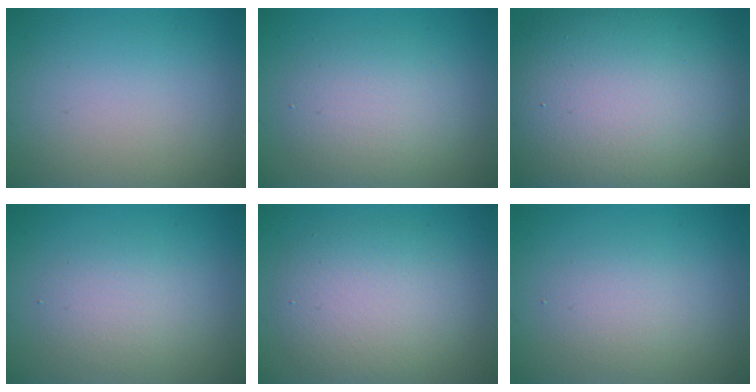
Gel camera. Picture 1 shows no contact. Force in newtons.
{"total": 4.1, "press": 4.1, "slide": 0.1}
{"total": 18.0, "press": 17.9, "slide": 1.2}
{"total": 2.6, "press": 2.6, "slide": 0.1}
{"total": 5.6, "press": 5.6, "slide": 0.5}
{"total": 2.3, "press": 2.3, "slide": 0.2}